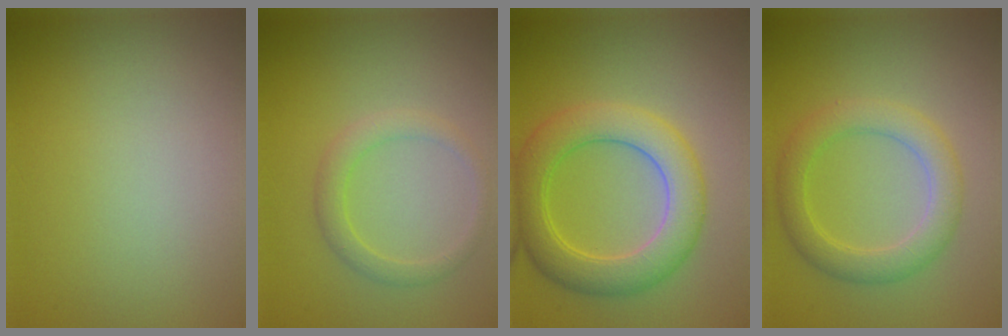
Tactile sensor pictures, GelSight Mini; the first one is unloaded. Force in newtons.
{"total": 2.0, "press": 2.0, "slide": 0.1}
{"total": 6.1, "press": 6.1, "slide": 0.2}
{"total": 3.8, "press": 3.8, "slide": 0.1}